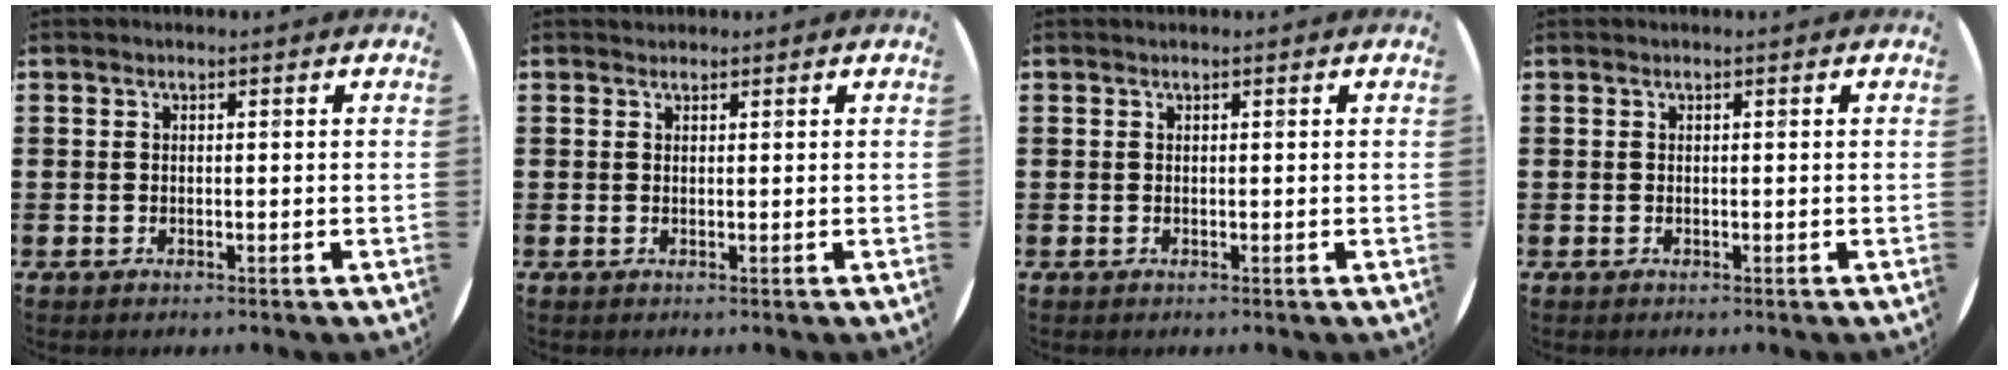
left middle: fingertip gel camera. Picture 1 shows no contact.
{"total": 0.6, "force": [0.5, 0.2, -0.1], "torque": [0.004, 0.005, 0.010]}
{"total": 0.0}
{"total": 0.0}